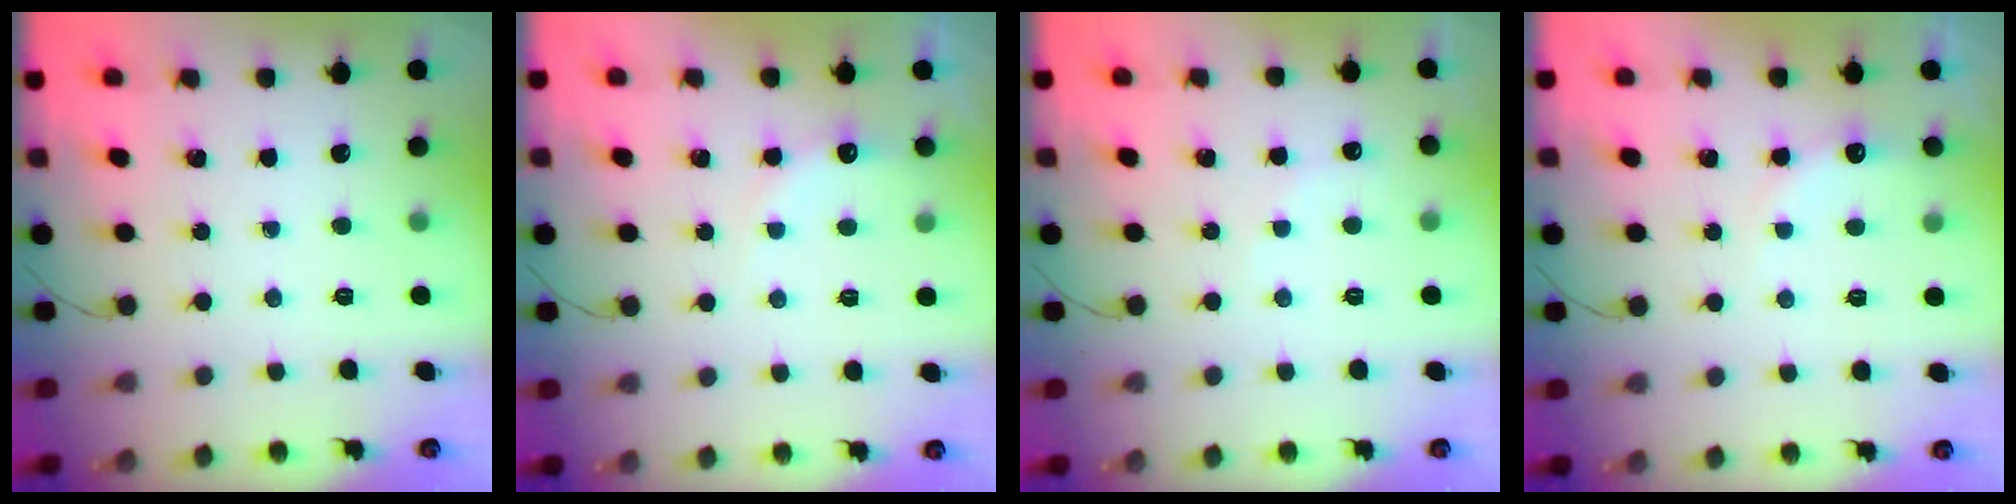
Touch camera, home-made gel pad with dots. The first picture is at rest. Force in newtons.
{"total": 6.6, "press": 6.5, "slide": 1.4}
{"total": 5.5, "press": 5.4, "slide": 0.9}
{"total": 6.6, "press": 6.5, "slide": 1.4}